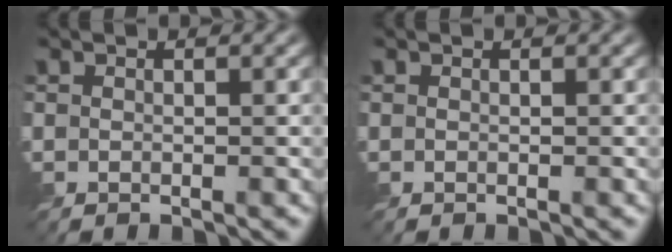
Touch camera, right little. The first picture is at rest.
{"total": 0.0}